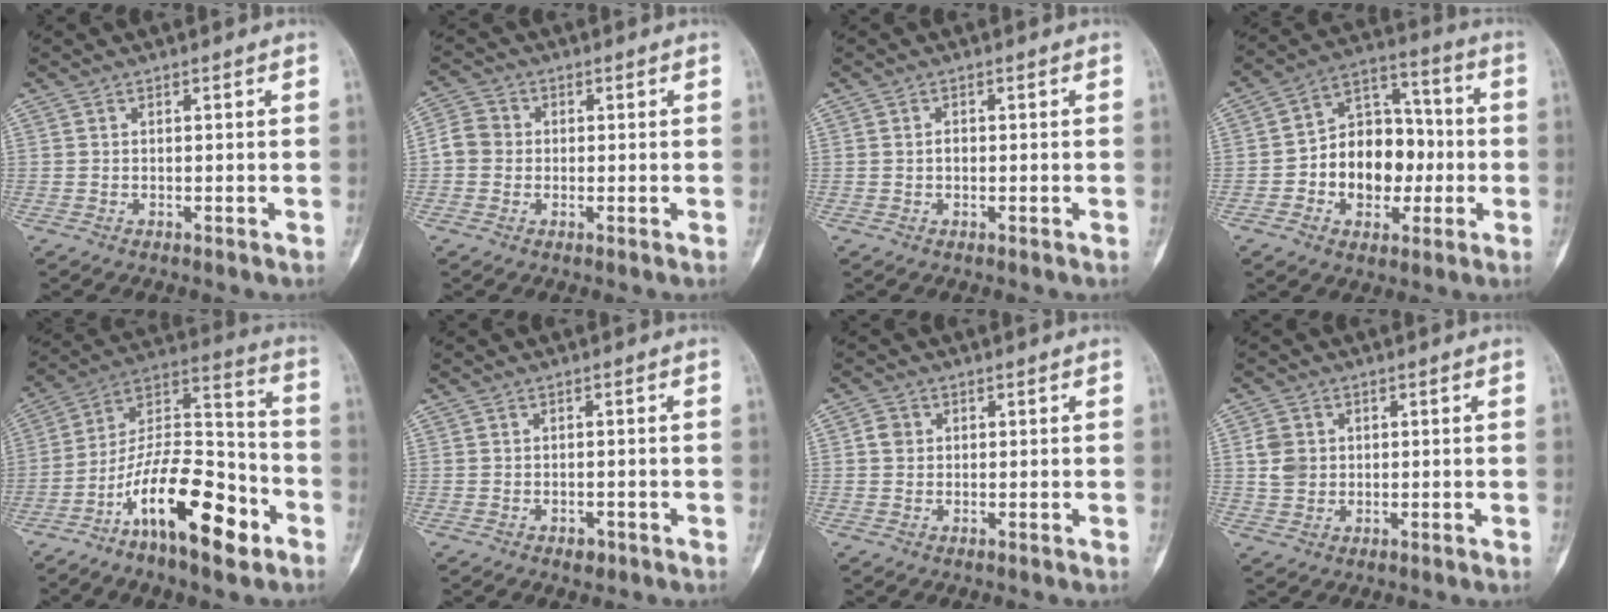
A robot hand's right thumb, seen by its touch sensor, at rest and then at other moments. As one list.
[{"total": 4.5, "force": [-0.3, 4.1, 1.8], "torque": [-0.022, 0.012, -0.015]}, {"total": 1.2, "force": [-0.1, 0.9, 0.8], "torque": [-0.012, 0.003, -0.002]}, {"total": 15.5, "force": [-2.1, 11.4, 10.4], "torque": [-0.107, 0.046, -0.034]}, {"total": 19.8, "force": [-10.1, 7.4, 15.3], "torque": [-0.241, 0.083, -0.176]}, {"total": 1.5, "force": [-0.8, 1.1, 0.7], "torque": [-0.001, 0.004, -0.009]}, {"total": 2.2, "force": [0.4, 1.9, 0.9], "torque": [-0.005, 0.003, 0.003]}, {"total": 4.4, "force": [0.7, 3.7, 2.1], "torque": [-0.026, 0.002, 0.016]}]